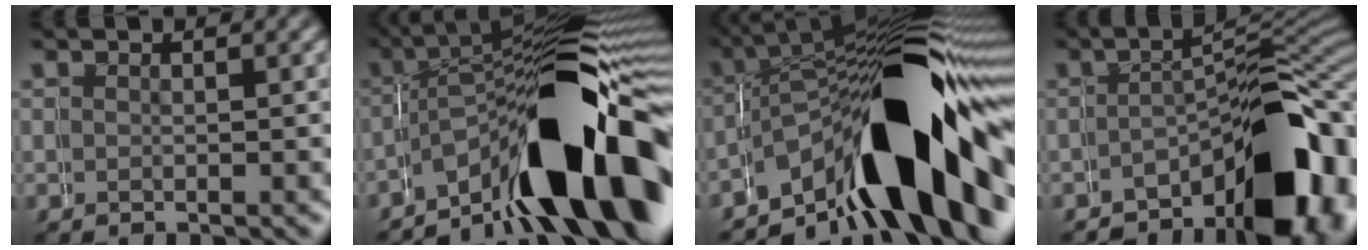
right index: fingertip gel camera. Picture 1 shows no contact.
{"total": 16.7, "force": [-5.7, 6.8, 14.2], "torque": [-0.186, 0.012, -0.084]}
{"total": 19.0, "force": [-4.0, 8.3, 16.6], "torque": [-0.225, 0.013, -0.066]}
{"total": 11.2, "force": [-5.3, 5.1, 8.5], "torque": [-0.102, -0.001, -0.076]}